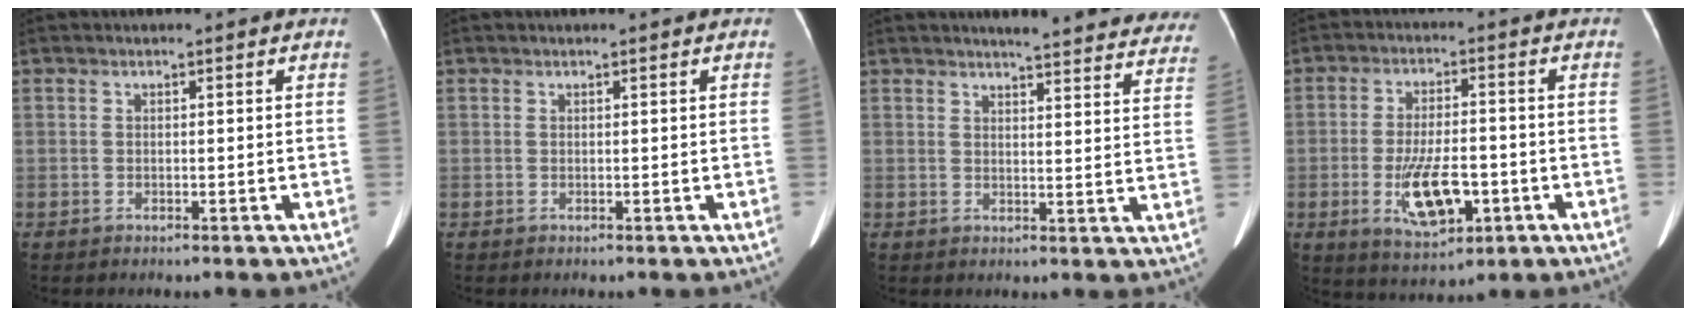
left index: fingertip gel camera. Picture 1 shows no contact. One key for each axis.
{"total": 0.0}
{"total": 21.6, "fx": 20.2, "fy": 2.8, "fz": 7.1, "tx": -0.070, "ty": -0.071, "tz": 0.214}
{"total": 9.4, "fx": -3.0, "fy": 3.7, "fz": 8.2, "tx": -0.157, "ty": -0.007, "tz": -0.044}